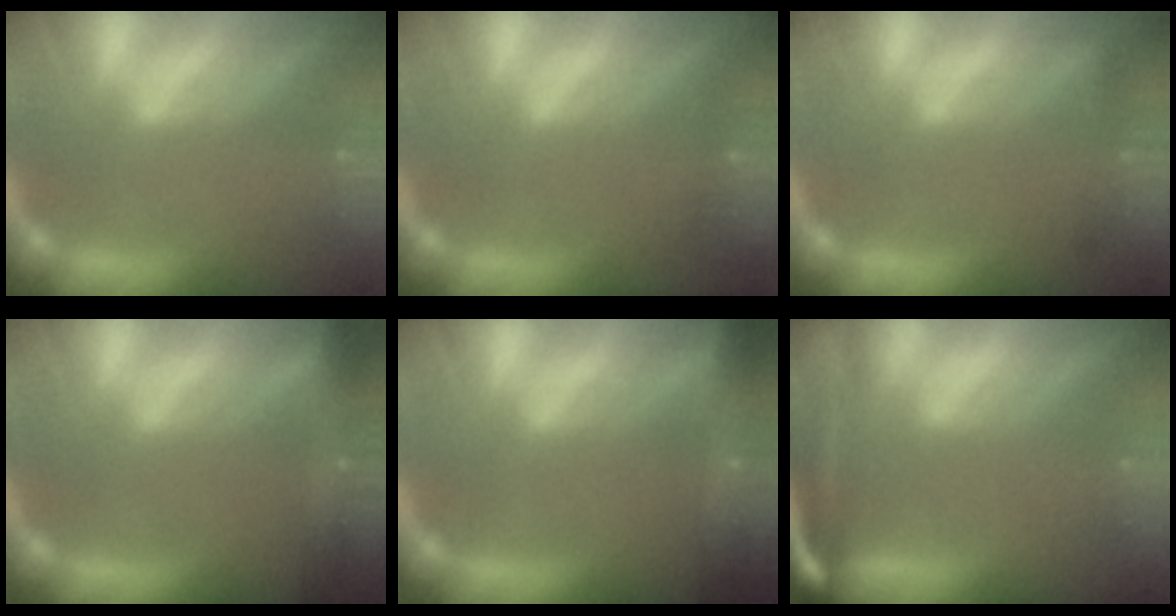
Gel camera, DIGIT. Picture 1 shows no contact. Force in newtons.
{"total": 0.9}
{"total": 1.9}
{"total": 7.4}
{"total": 9.6}
{"total": 9.0}